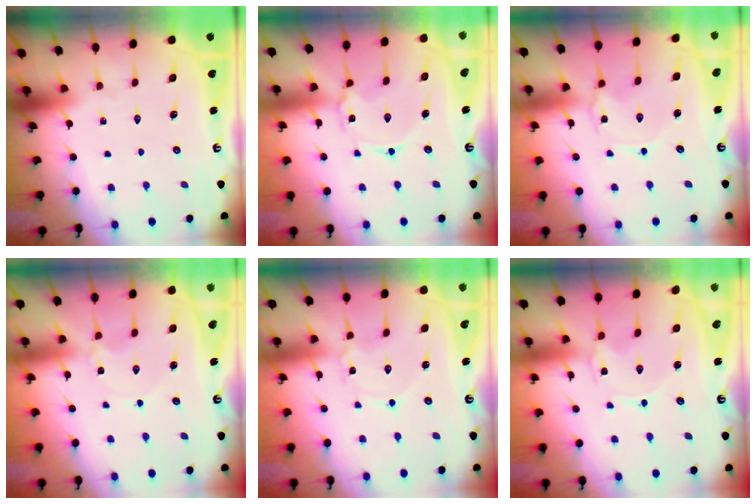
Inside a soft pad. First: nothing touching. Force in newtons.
{"total": 3.3, "press": 3.3, "slide": 0.3}
{"total": 1.5, "press": 1.5, "slide": 0.2}
{"total": 0.9, "press": 0.9, "slide": 0.1}
{"total": 0.8, "press": 0.8, "slide": 0.1}
{"total": 0.0}